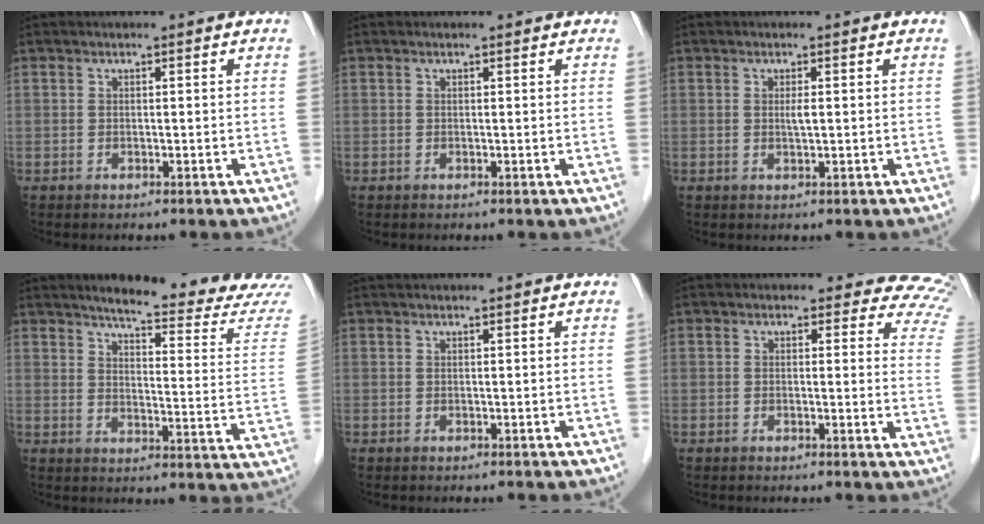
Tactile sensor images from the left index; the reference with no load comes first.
{"total": 0.6, "force": [0.6, 0.2, 0.1], "torque": [-0.009, 0.003, 0.005]}
{"total": 1.2, "force": [0.2, 0.1, 1.1], "torque": [-0.025, -0.001, 0.002]}
{"total": 17.6, "force": [16.6, -0.5, 5.9], "torque": [-0.079, -0.099, 0.188]}
{"total": 2.8, "force": [2.6, 0.2, 1.1], "torque": [-0.010, 0.034, 0.038]}
{"total": 9.4, "force": [7.8, 4.6, 2.6], "torque": [0.016, -0.025, 0.039]}